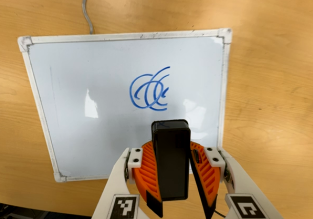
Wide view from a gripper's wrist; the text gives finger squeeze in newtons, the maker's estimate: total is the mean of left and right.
{"total": 8.9, "left": 9.5, "right": 8.3}